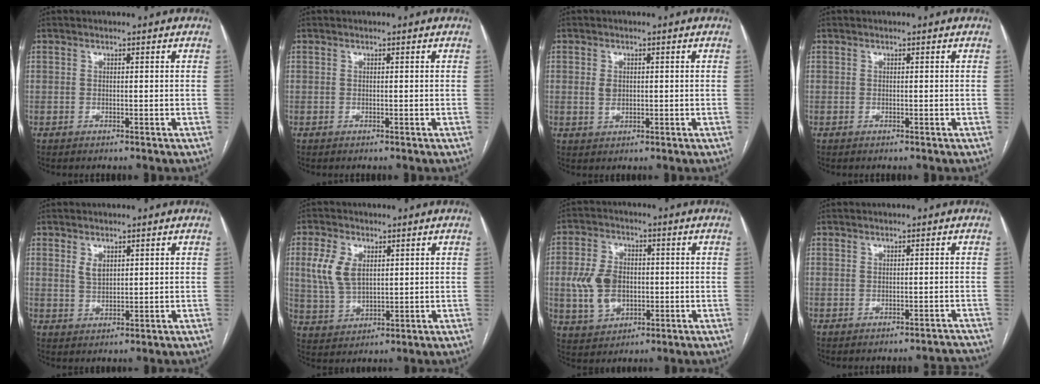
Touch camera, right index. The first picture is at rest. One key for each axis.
{"total": 0.0}
{"total": 2.2, "fx": 0.2, "fy": 1.6, "fz": 1.6, "tx": -0.029, "ty": 0.000, "tz": 0.007}
{"total": 0.0}
{"total": 2.4, "fx": 1.3, "fy": 1.3, "fz": 1.6, "tx": -0.031, "ty": -0.001, "tz": 0.031}
{"total": 7.3, "fx": 2.3, "fy": 4.4, "fz": 5.5, "tx": -0.130, "ty": 0.009, "tz": 0.052}
{"total": 9.2, "fx": -0.6, "fy": 6.4, "fz": 6.5, "tx": -0.143, "ty": 0.014, "tz": -0.001}
{"total": 1.8, "fx": -1.7, "fy": 0.5, "fz": 0.2, "tx": 0.009, "ty": 0.005, "tz": -0.012}